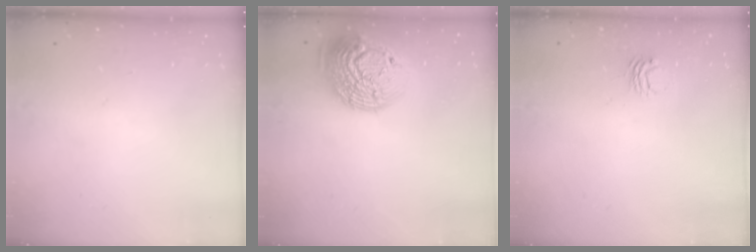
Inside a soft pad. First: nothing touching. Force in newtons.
{"total": 19.9, "press": 19.9, "slide": 1.2}
{"total": 2.7, "press": 2.7, "slide": 0.2}